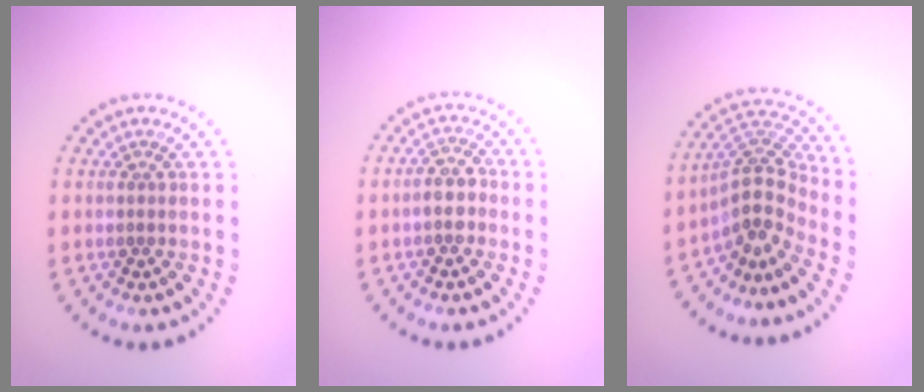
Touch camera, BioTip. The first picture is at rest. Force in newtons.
{"total": 2.1, "press": 2.0, "slide": 0.8}
{"total": 4.0, "press": 2.7, "slide": 2.9}